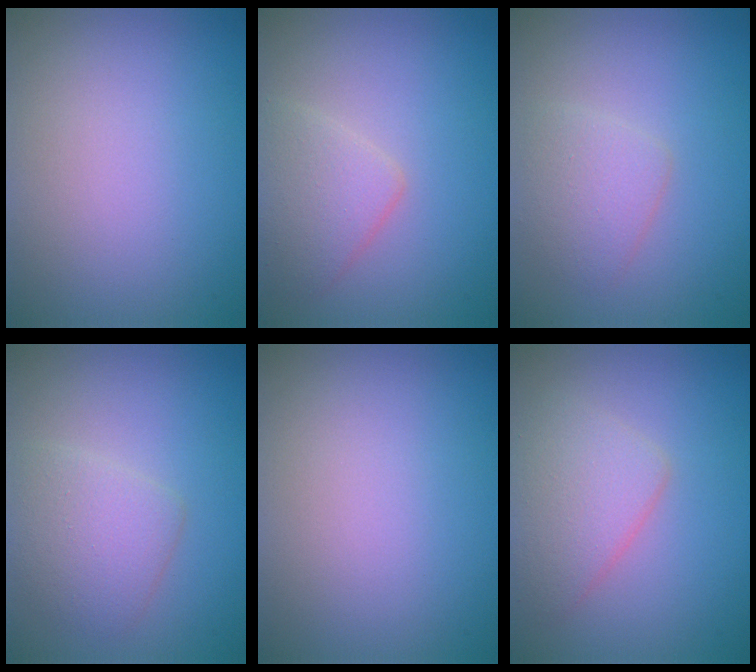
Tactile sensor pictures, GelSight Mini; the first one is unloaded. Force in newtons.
{"total": 2.9, "press": 2.9, "slide": 0.1}
{"total": 2.2, "press": 2.2, "slide": 0.1}
{"total": 3.0, "press": 3.0, "slide": 0.1}
{"total": 0.0}
{"total": 3.3, "press": 3.3, "slide": 0.1}